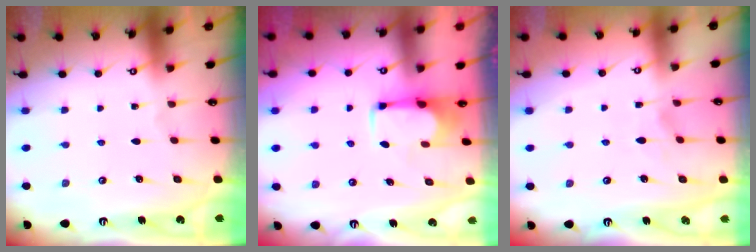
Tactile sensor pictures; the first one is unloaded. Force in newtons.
{"total": 1.9, "press": 1.7, "slide": 0.7}
{"total": 2.9, "press": 2.7, "slide": 1.1}